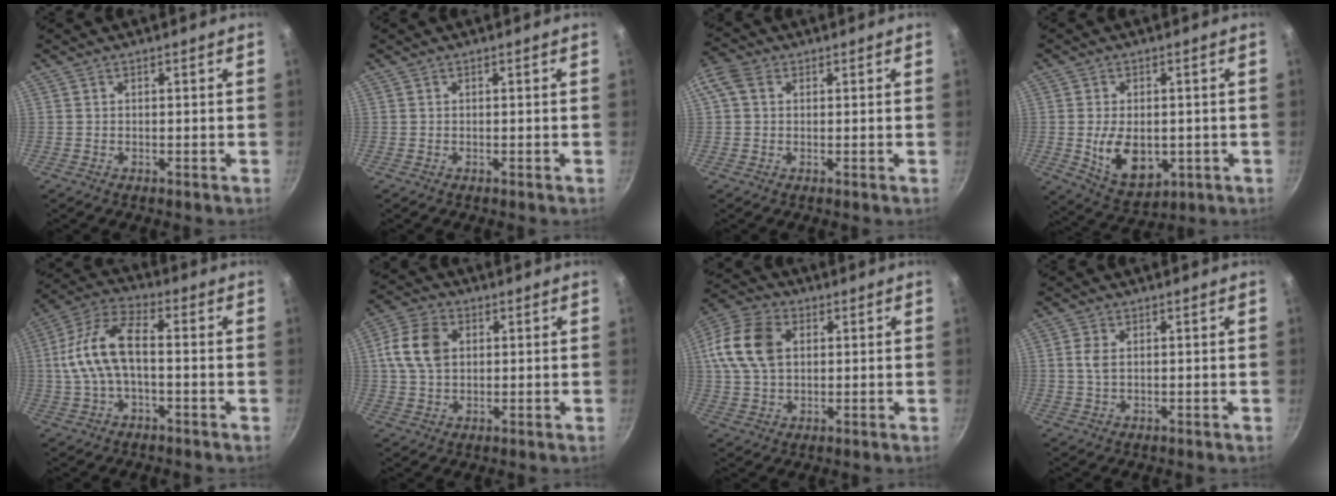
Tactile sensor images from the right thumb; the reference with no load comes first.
{"total": 0.0}
{"total": 5.4, "force": [1.6, 4.0, 3.3], "torque": [-0.070, 0.016, 0.019]}
{"total": 10.5, "force": [-1.1, 6.8, 7.9], "torque": [-0.115, -0.008, 0.003]}
{"total": 12.5, "force": [-0.7, 6.1, 10.9], "torque": [-0.212, 0.036, -0.024]}
{"total": 9.7, "force": [1.9, 6.9, 6.5], "torque": [-0.116, 0.011, 0.027]}
{"total": 13.8, "force": [2.8, 9.5, 9.6], "torque": [-0.180, 0.014, 0.041]}
{"total": 2.8, "force": [0.4, 1.7, 2.2], "torque": [-0.047, 0.000, 0.009]}